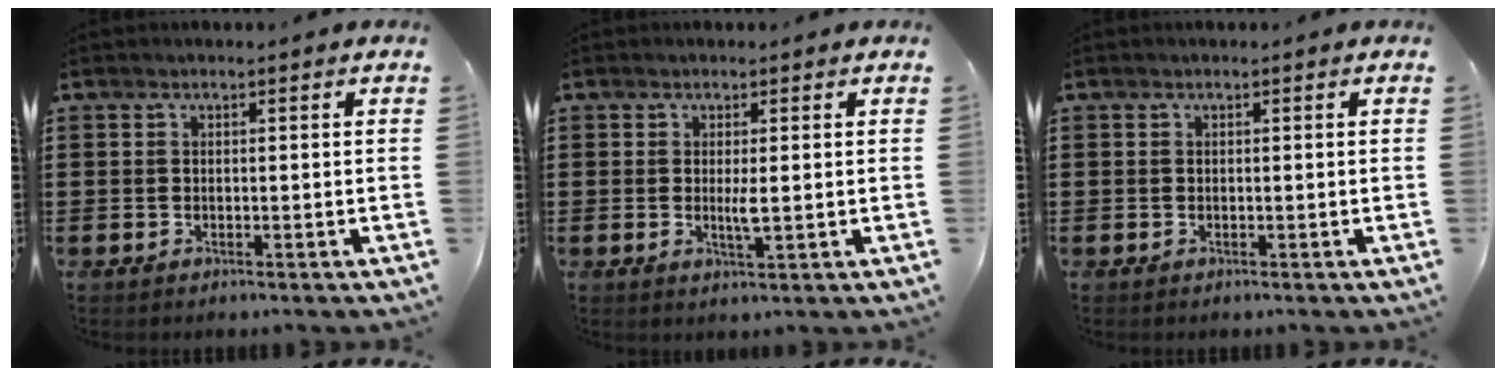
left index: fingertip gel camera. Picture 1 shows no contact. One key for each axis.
{"total": 2.2, "fx": 0.2, "fy": 0.1, "fz": 2.2, "tx": -0.043, "ty": -0.005, "tz": 0.004}
{"total": 0.0}